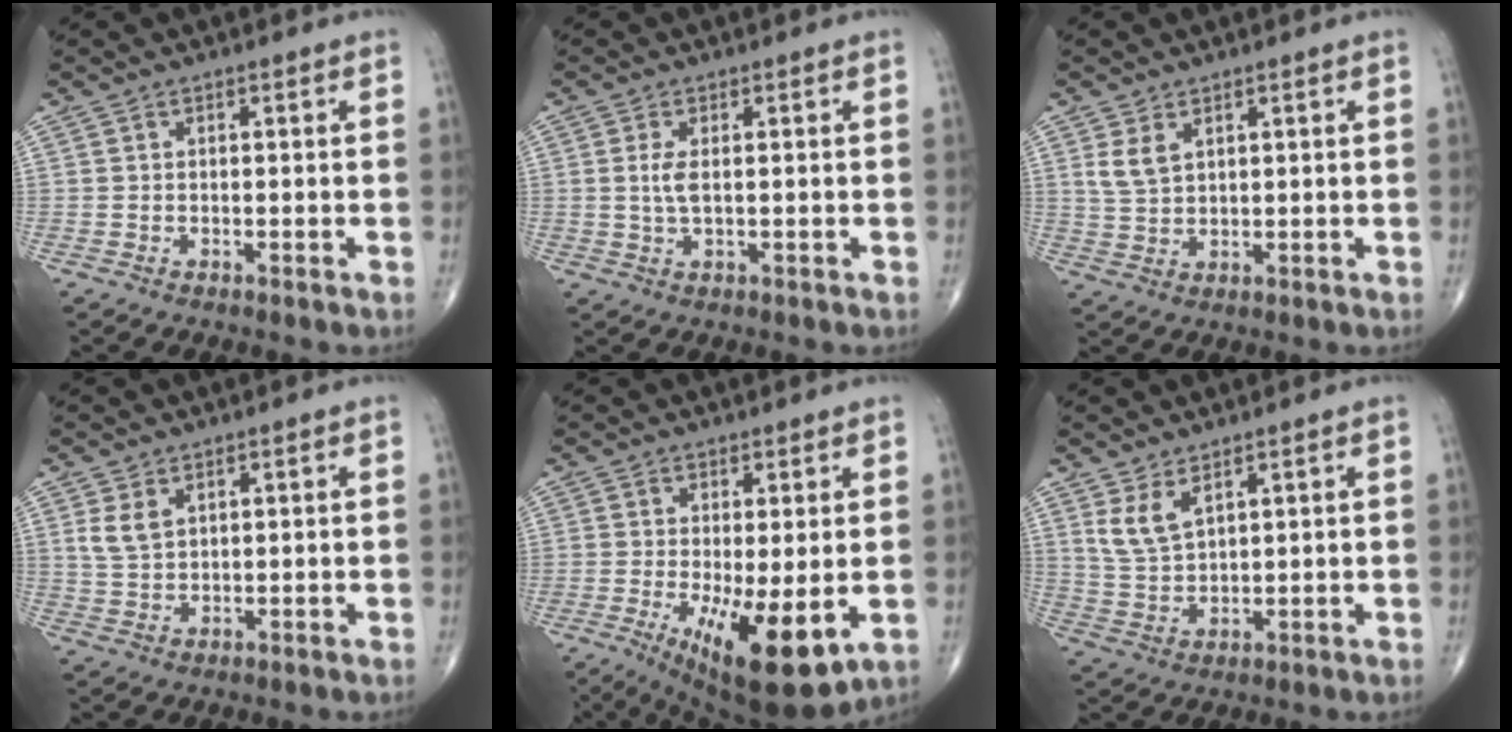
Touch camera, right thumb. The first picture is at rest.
{"total": 3.1, "force": [0.4, 1.1, 2.8], "torque": [-0.068, -0.003, 0.011]}
{"total": 4.0, "force": [1.9, 2.4, 2.6], "torque": [-0.050, -0.007, 0.046]}
{"total": 3.9, "force": [1.8, 2.4, 2.5], "torque": [-0.048, -0.006, 0.043]}
{"total": 13.4, "force": [-3.3, 4.3, 12.2], "torque": [-0.197, -0.027, -0.037]}
{"total": 5.4, "force": [3.2, 2.5, 3.6], "torque": [-0.070, -0.021, 0.073]}